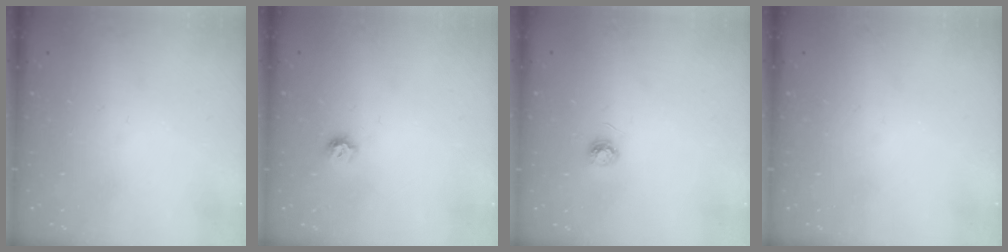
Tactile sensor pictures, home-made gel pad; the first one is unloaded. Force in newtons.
{"total": 5.7, "press": 5.6, "slide": 0.8}
{"total": 3.9, "press": 3.9, "slide": 0.4}
{"total": 0.0}